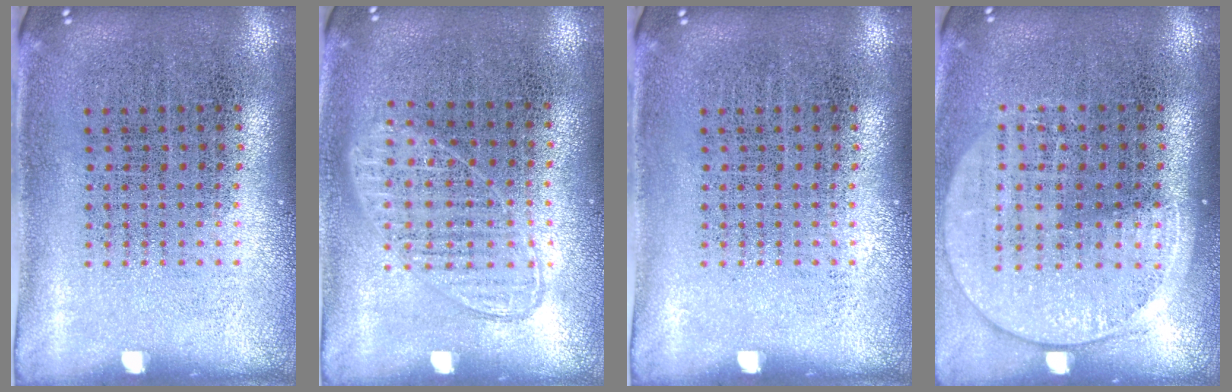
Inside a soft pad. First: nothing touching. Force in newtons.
{"total": 0.9, "press": 0.9, "slide": 0.3}
{"total": 0.0}
{"total": 1.5, "press": 1.4, "slide": 0.6}